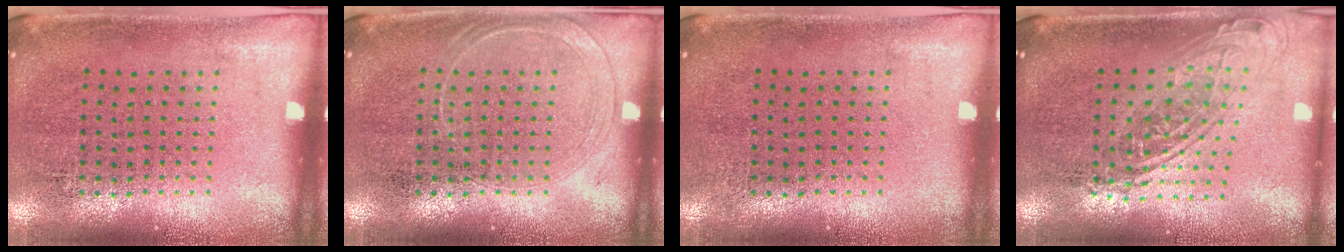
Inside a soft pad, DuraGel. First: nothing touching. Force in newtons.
{"total": 1.2, "press": 1.2, "slide": 0.2}
{"total": 0.0}
{"total": 1.9, "press": 1.4, "slide": 1.2}